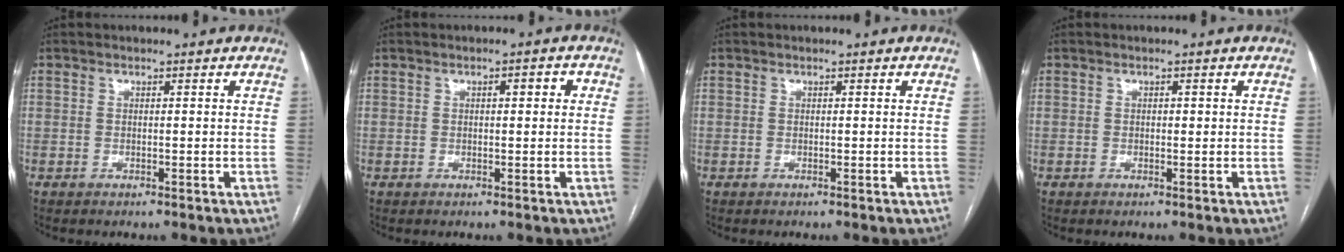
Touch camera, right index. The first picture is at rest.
{"total": 2.0, "force": [0.4, 0.7, 1.9], "torque": [-0.027, 0.009, 0.005]}
{"total": 0.0}
{"total": 0.7, "force": [0.1, 0.4, 0.6], "torque": [-0.008, 0.001, 0.001]}